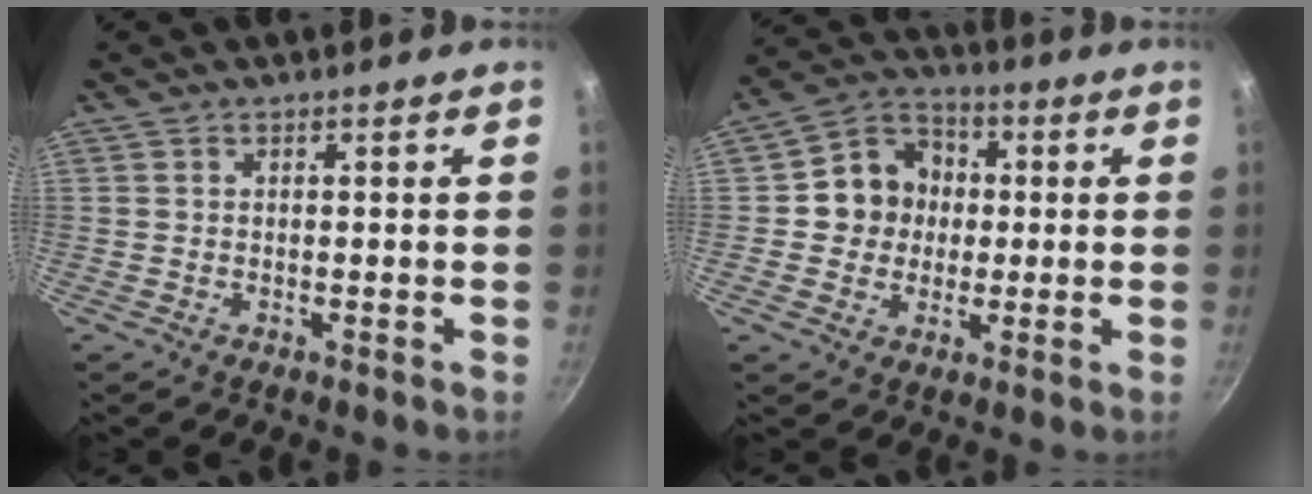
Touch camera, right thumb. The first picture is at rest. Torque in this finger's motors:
{"motor_torque": [-0.17, -0.09, 0.44, -0.39, 0.13]}